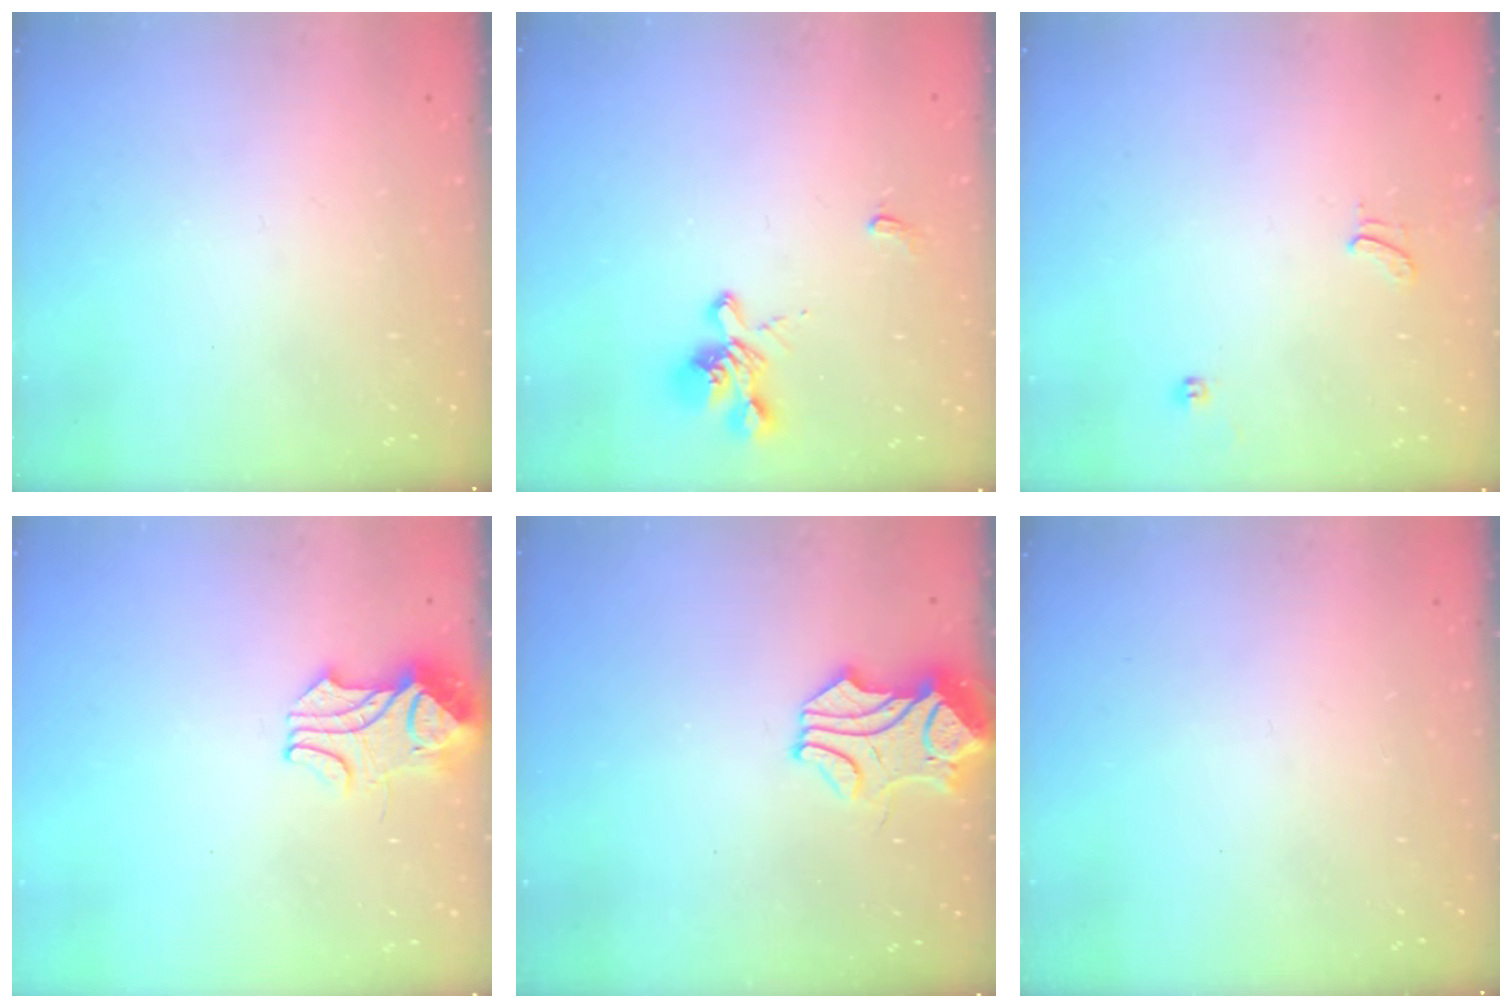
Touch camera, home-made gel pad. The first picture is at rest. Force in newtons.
{"total": 1.5, "press": 1.0, "slide": 1.2}
{"total": 1.5, "press": 1.2, "slide": 1.0}
{"total": 2.1, "press": 2.0, "slide": 0.9}
{"total": 0.9, "press": 0.1, "slide": 0.9}
{"total": 0.0}